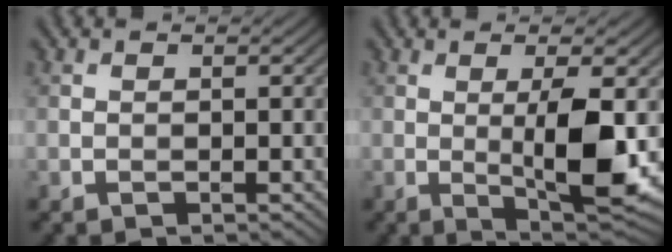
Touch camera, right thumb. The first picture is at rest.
{"total": 8.0, "force": [-0.1, 1.7, 7.8], "torque": [-0.133, -0.004, 0.002]}